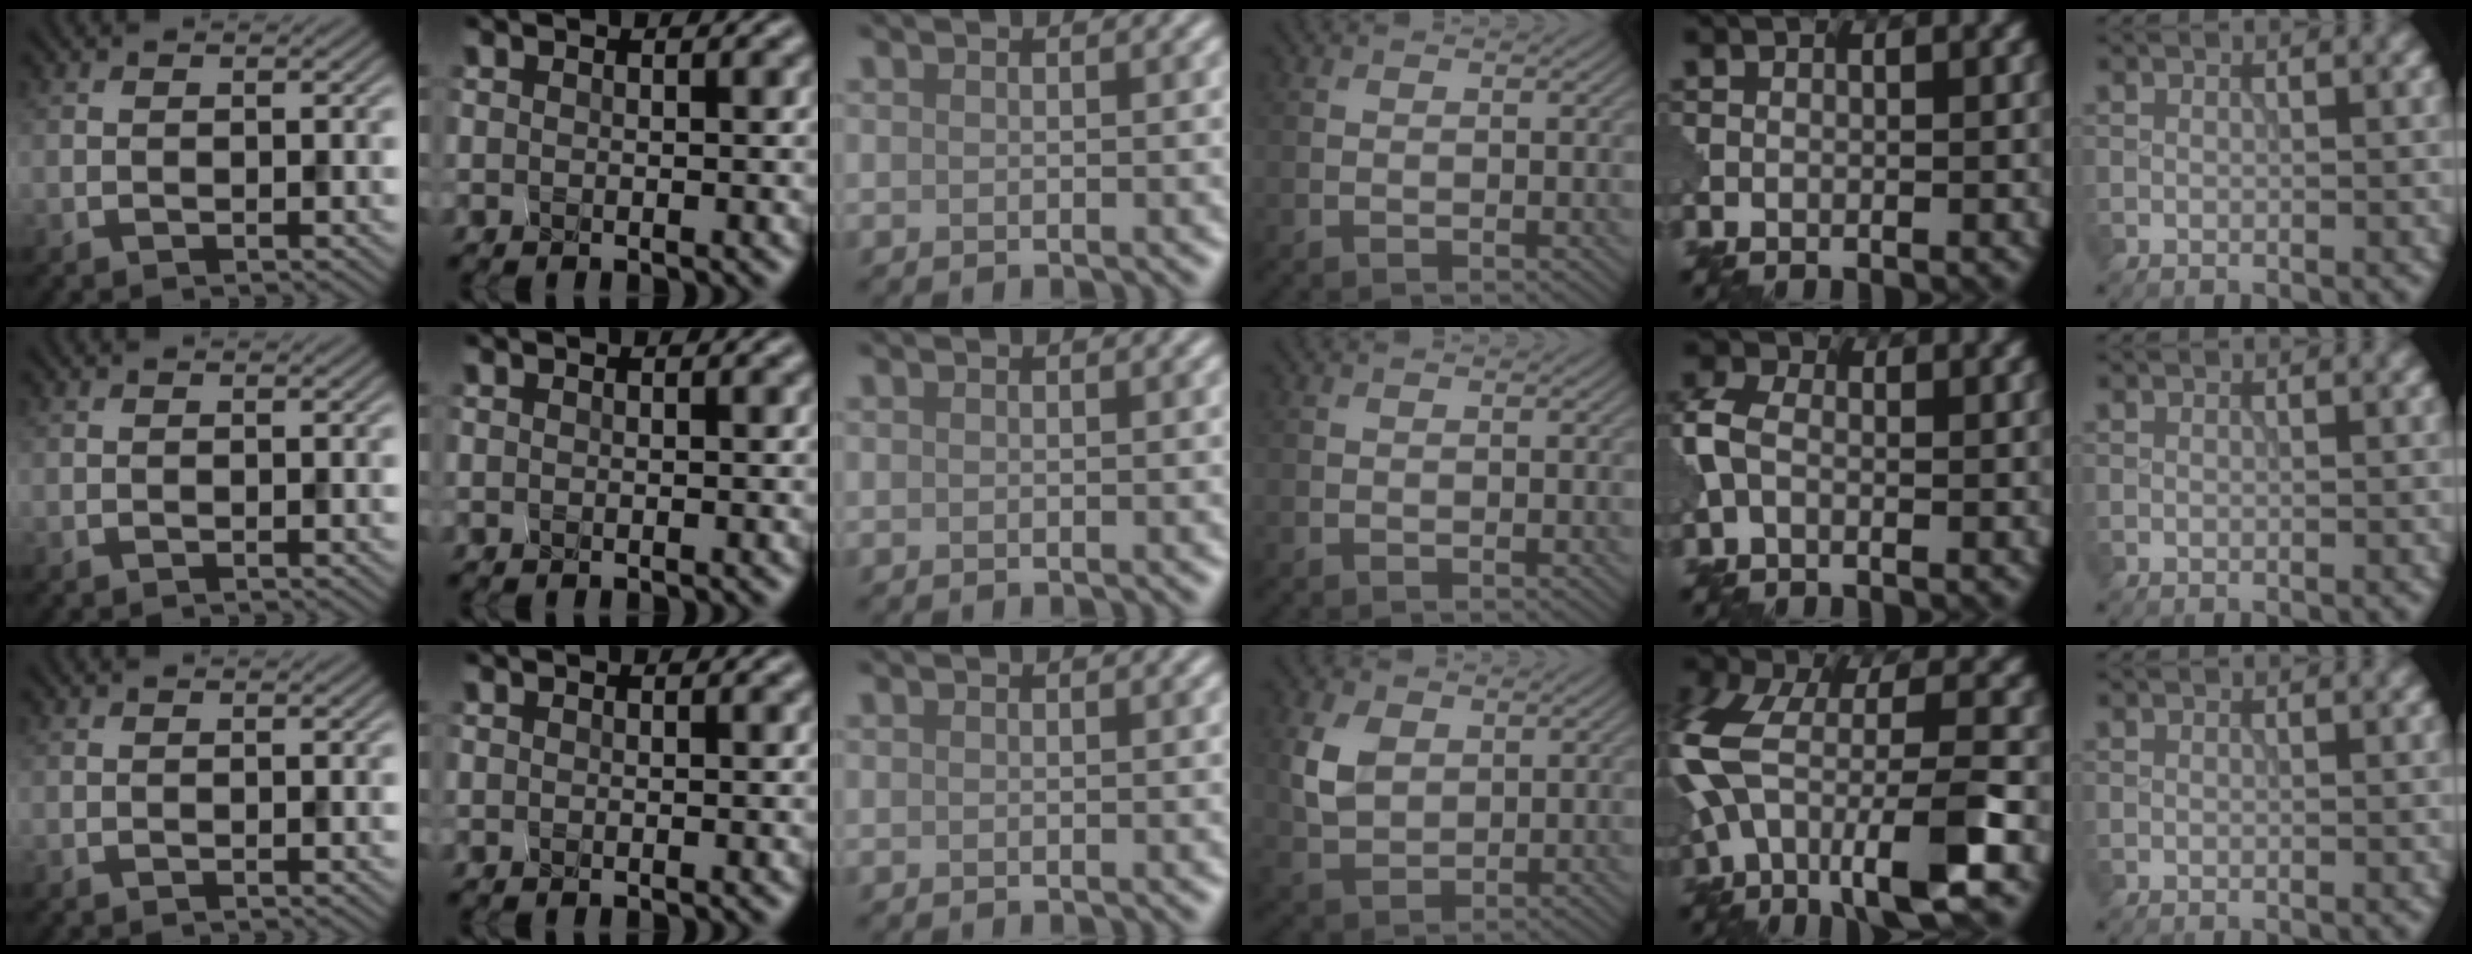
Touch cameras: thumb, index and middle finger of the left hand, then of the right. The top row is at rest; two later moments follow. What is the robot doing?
{"motion": "squeeze", "object": "clothespin"}